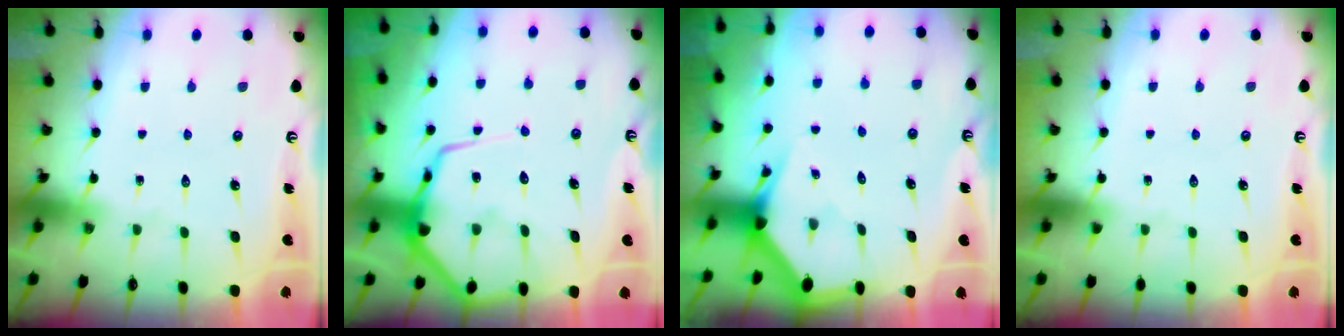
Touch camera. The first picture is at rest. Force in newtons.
{"total": 11.3, "press": 11.2, "slide": 1.2}
{"total": 2.9, "press": 2.9, "slide": 0.2}
{"total": 0.0}